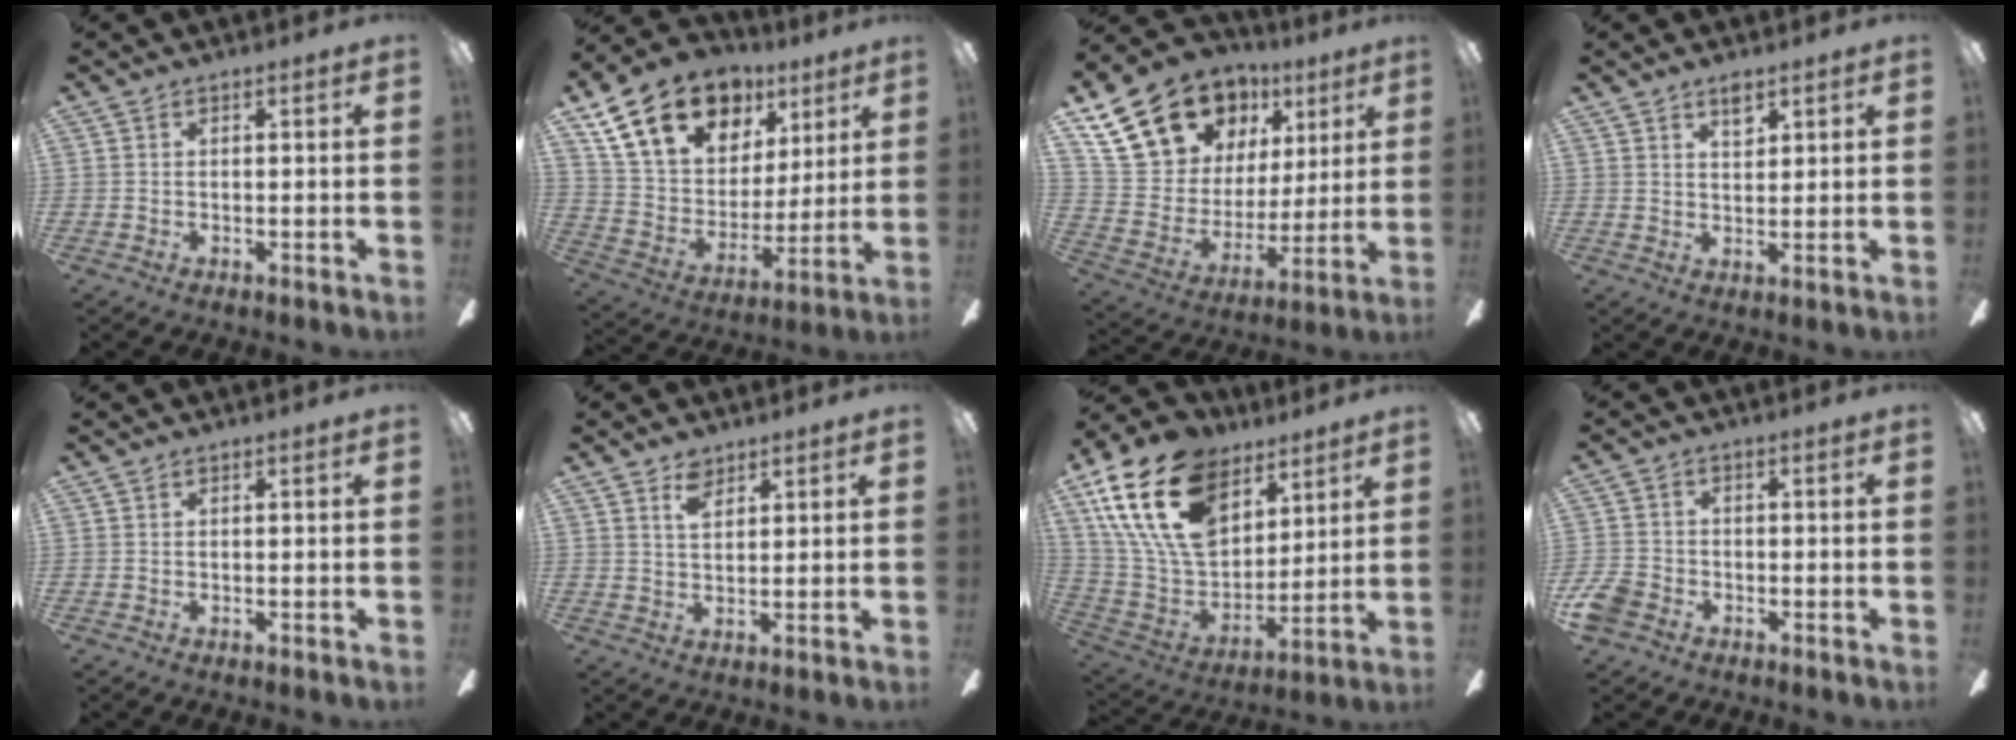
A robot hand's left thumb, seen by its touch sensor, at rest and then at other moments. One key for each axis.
{"total": 21.1, "fx": 12.8, "fy": 13.3, "fz": 10.1, "tx": -0.182, "ty": -0.060, "tz": 0.241}
{"total": 21.9, "fx": 13.8, "fy": 14.5, "fz": 9.0, "tx": -0.173, "ty": -0.067, "tz": 0.274}
{"total": 3.5, "fx": 2.6, "fy": 1.6, "fz": 1.7, "tx": -0.013, "ty": -0.011, "tz": 0.042}
{"total": 0.0}
{"total": 5.0, "fx": 3.2, "fy": 2.7, "fz": 2.7, "tx": -0.055, "ty": 0.000, "tz": 0.059}
{"total": 23.5, "fx": 12.4, "fy": 14.6, "fz": 13.6, "tx": -0.281, "ty": -0.053, "tz": 0.224}
{"total": 5.6, "fx": -3.1, "fy": 4.1, "fz": 2.2, "tx": -0.057, "ty": 0.015, "tz": -0.060}